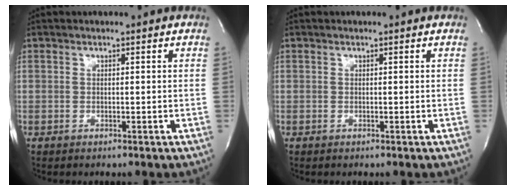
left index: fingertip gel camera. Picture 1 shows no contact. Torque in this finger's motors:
{"motor_torque": [-0.07, 0.07, 0.00, 0.00]}